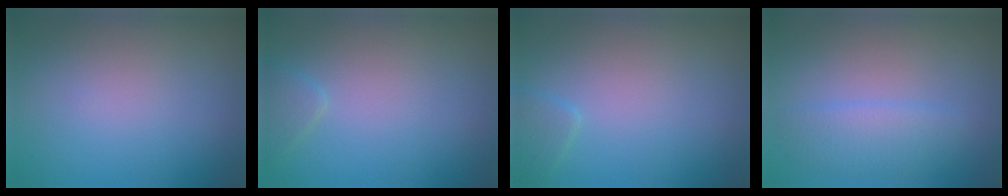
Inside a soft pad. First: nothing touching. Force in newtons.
{"total": 1.4, "press": 1.4, "slide": 0.1}
{"total": 1.4, "press": 1.4, "slide": 0.1}
{"total": 2.6, "press": 2.6, "slide": 0.1}